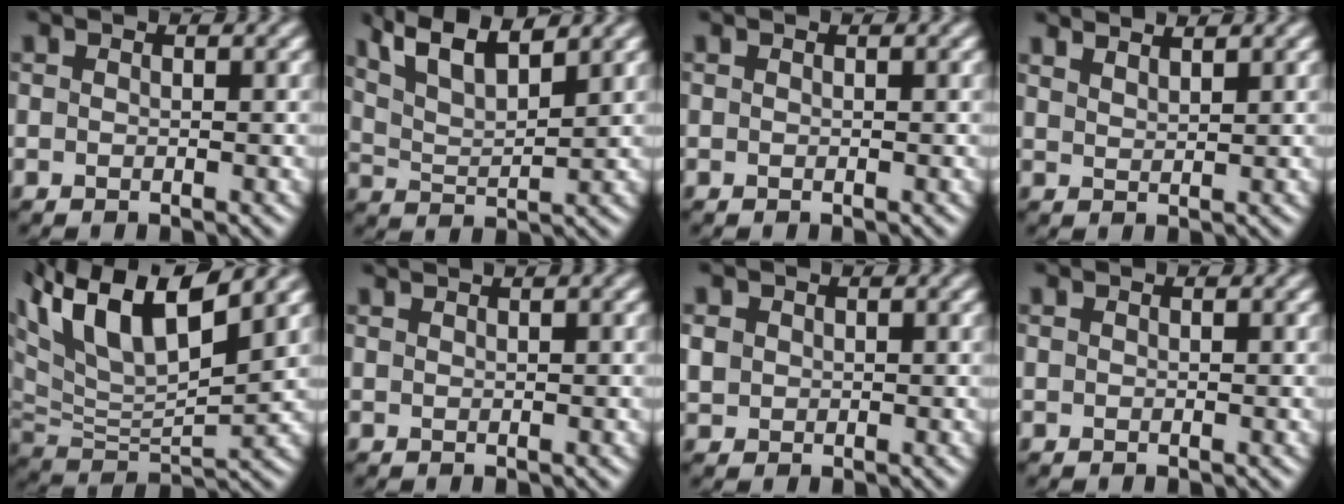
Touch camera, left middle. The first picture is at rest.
{"total": 8.2, "force": [6.0, 2.4, 5.0], "torque": [-0.092, 0.030, 0.079]}
{"total": 0.0}
{"total": 3.3, "force": [3.1, 0.5, 1.2], "torque": [-0.022, 0.022, 0.039]}
{"total": 9.7, "force": [5.7, 3.0, 7.3], "torque": [-0.150, 0.013, 0.104]}
{"total": 1.5, "force": [1.4, 0.1, 0.6], "torque": [-0.011, 0.005, 0.015]}
{"total": 1.4, "force": [0.0, 1.4, 0.2], "torque": [-0.012, -0.003, 0.002]}
{"total": 0.0}